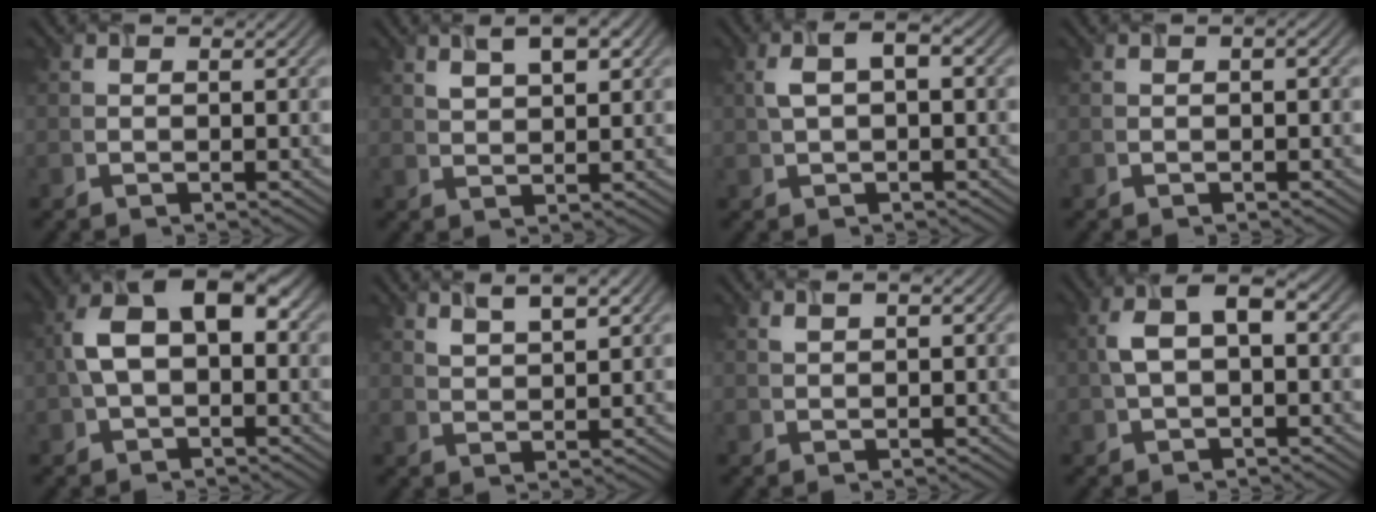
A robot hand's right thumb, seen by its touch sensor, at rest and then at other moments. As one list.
[{"total": 4.7, "force": [2.2, 2.1, 3.6], "torque": [-0.064, 0.007, 0.047]}, {"total": 3.8, "force": [0.2, 1.8, 3.4], "torque": [-0.072, 0.009, 0.006]}, {"total": 0.8, "force": [0.1, 0.2, 0.8], "torque": [-0.011, 0.003, 0.002]}, {"total": 9.2, "force": [0.6, 5.5, 7.4], "torque": [-0.143, 0.015, 0.004]}, {"total": 3.8, "force": [2.5, 1.2, 2.7], "torque": [-0.053, 0.002, 0.053]}, {"total": 0.8, "force": [0.4, 0.1, 0.7], "torque": [-0.011, 0.005, 0.011]}, {"total": 5.4, "force": [0.2, 2.9, 4.6], "torque": [-0.092, 0.012, 0.002]}]